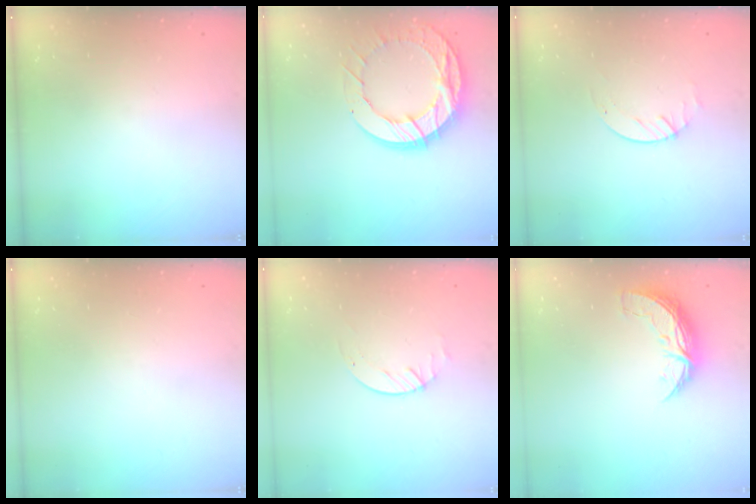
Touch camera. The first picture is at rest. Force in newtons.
{"total": 16.4, "press": 16.4, "slide": 1.3}
{"total": 1.7, "press": 1.7, "slide": 0.2}
{"total": 0.0}
{"total": 1.7, "press": 1.7, "slide": 0.2}
{"total": 7.5, "press": 7.5, "slide": 0.5}